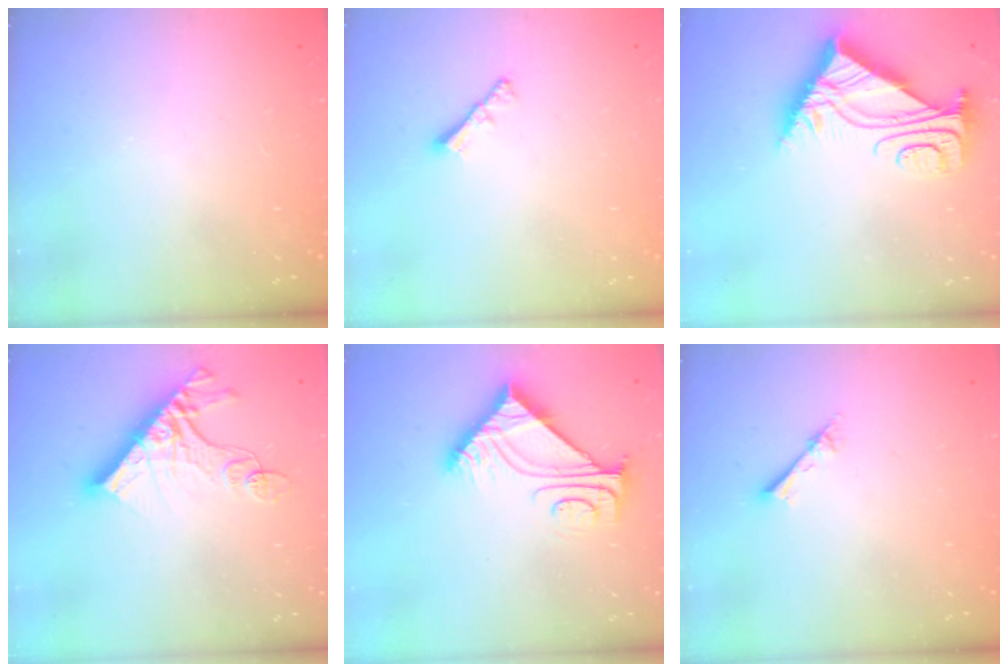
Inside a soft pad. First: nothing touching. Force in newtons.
{"total": 2.2, "press": 2.1, "slide": 0.6}
{"total": 10.8, "press": 10.7, "slide": 0.9}
{"total": 13.3, "press": 13.3, "slide": 1.1}
{"total": 8.8, "press": 8.7, "slide": 0.9}
{"total": 2.3, "press": 2.3, "slide": 0.3}